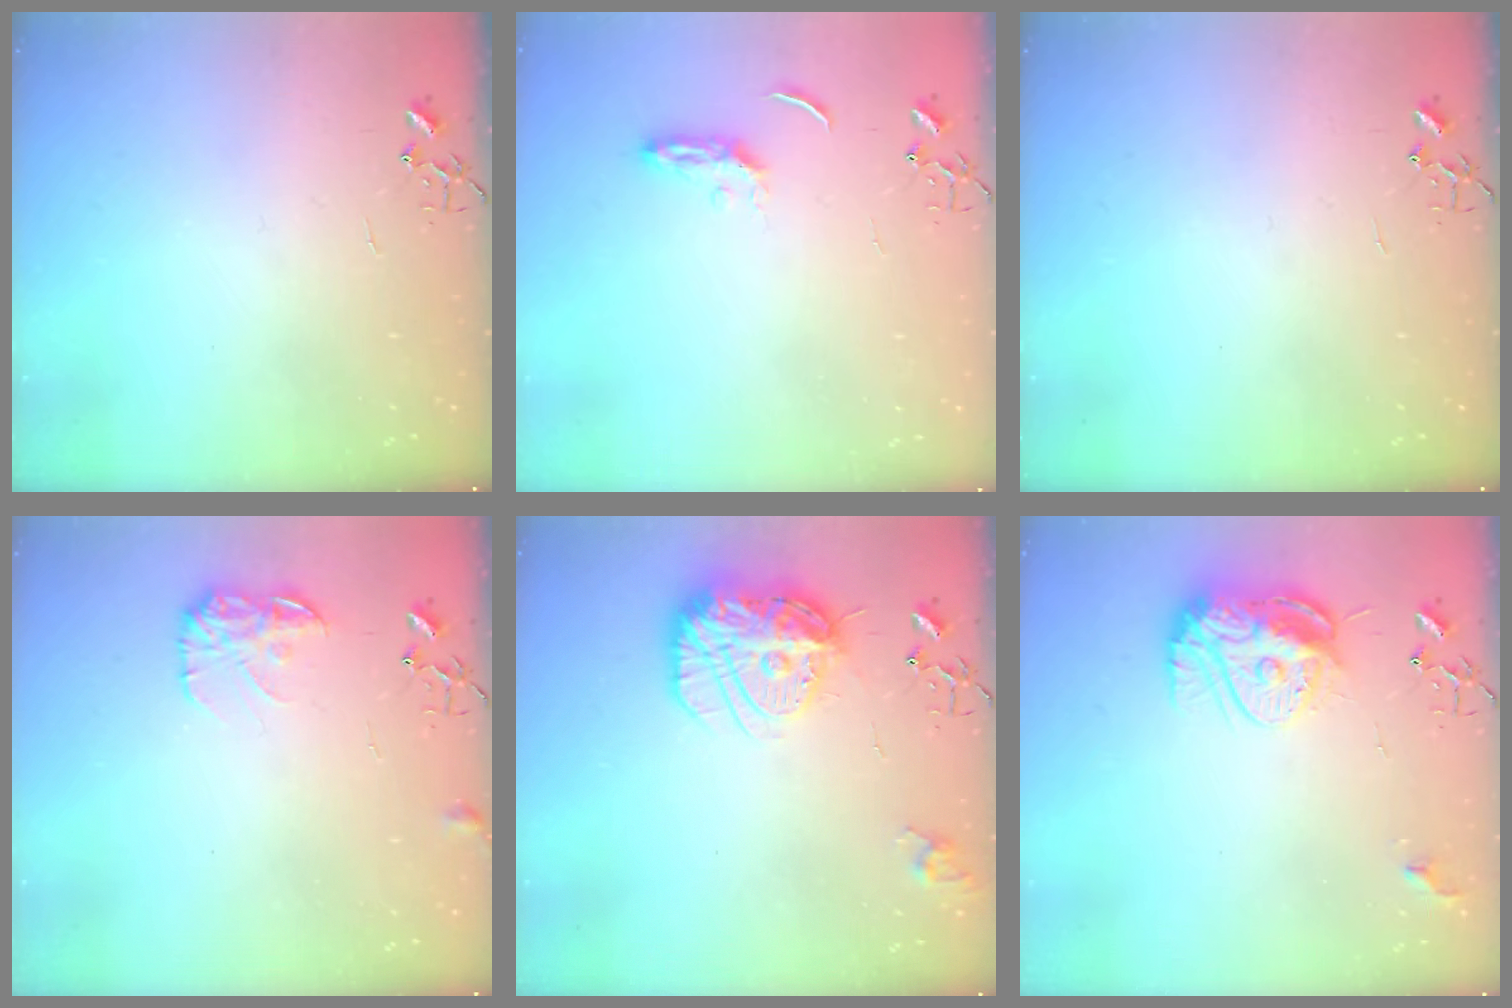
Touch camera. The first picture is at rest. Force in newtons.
{"total": 3.9, "press": 3.9, "slide": 0.5}
{"total": 0.0}
{"total": 9.5, "press": 9.5, "slide": 0.2}
{"total": 16.7, "press": 16.6, "slide": 1.7}
{"total": 13.4, "press": 13.3, "slide": 1.2}